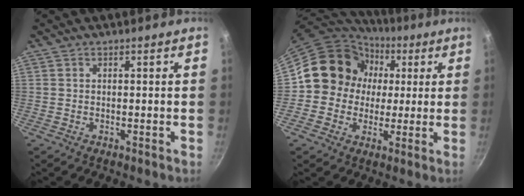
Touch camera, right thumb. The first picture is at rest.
{"total": 13.8, "force": [1.9, 12.7, 5.0], "torque": [-0.046, 0.019, 0.015]}